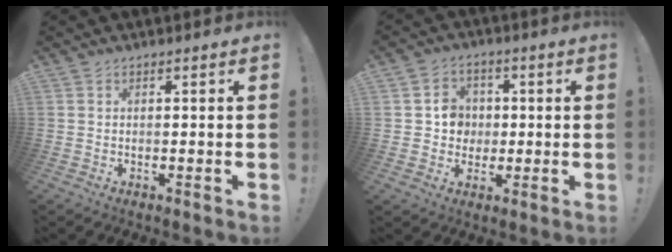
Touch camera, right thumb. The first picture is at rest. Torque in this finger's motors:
{"motor_torque": [0.30, 0.33, -0.31, -0.16, -0.03]}